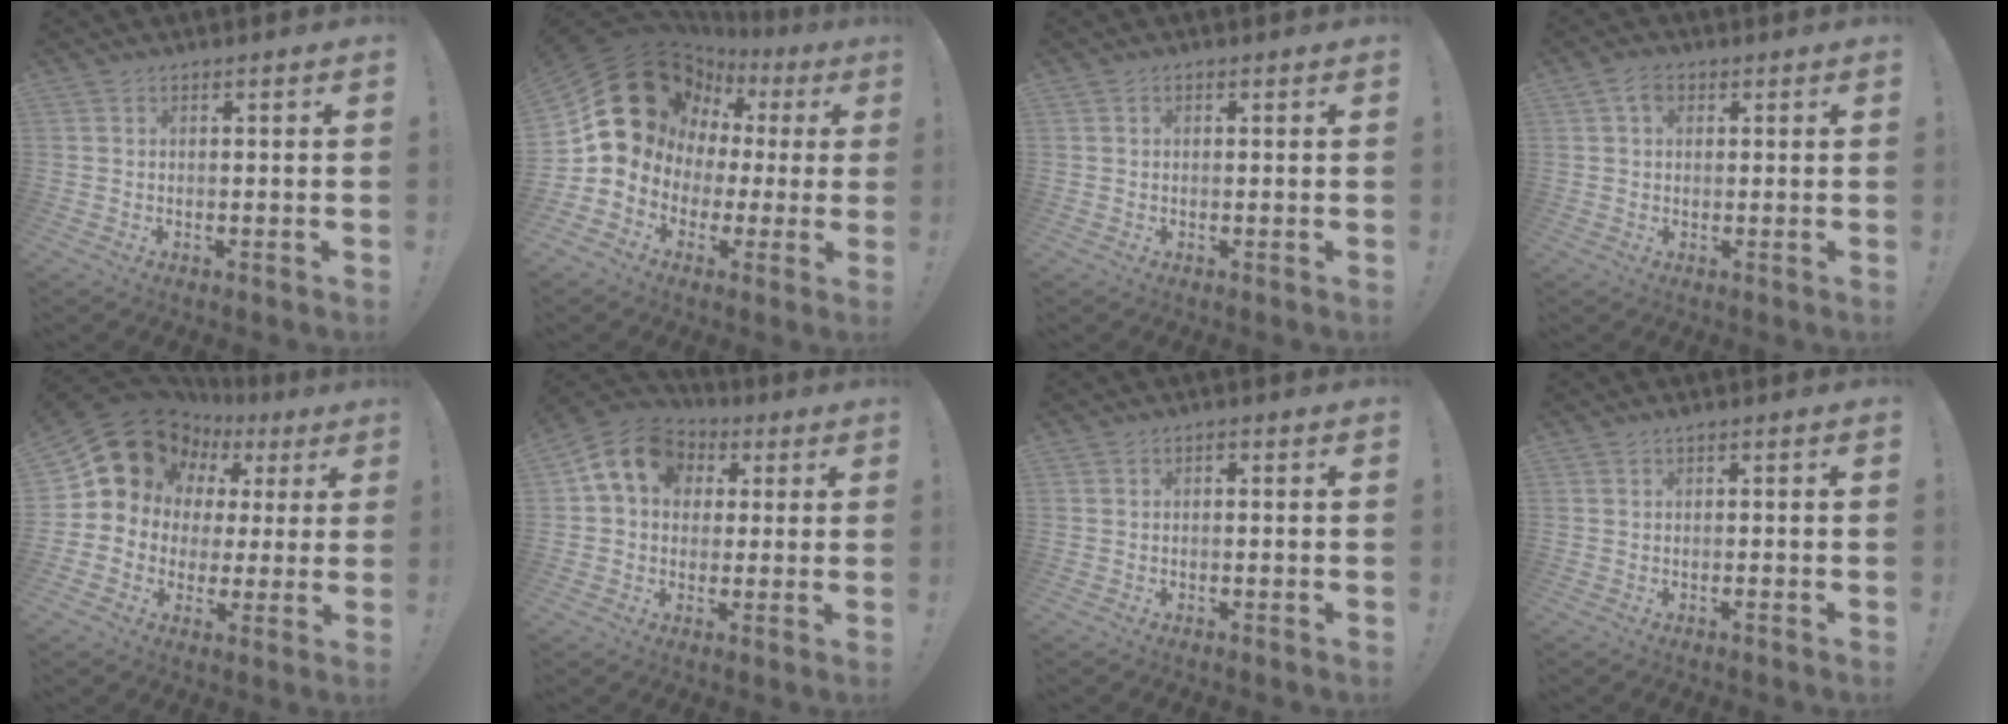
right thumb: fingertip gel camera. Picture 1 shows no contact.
{"total": 19.4, "force": [6.9, 15.3, 9.7], "torque": [-0.130, -0.049, 0.162]}
{"total": 0.5, "force": [0.0, 0.5, 0.3], "torque": [-0.002, 0.001, 0.000]}
{"total": 3.9, "force": [1.4, 2.6, 2.5], "torque": [-0.036, 0.002, 0.024]}
{"total": 15.1, "force": [8.7, 11.1, 5.3], "torque": [-0.088, -0.056, 0.180]}
{"total": 12.1, "force": [3.8, 9.7, 6.2], "torque": [-0.093, -0.004, 0.078]}
{"total": 0.6, "force": [-0.5, 0.3, 0.2], "torque": [-0.003, 0.001, -0.009]}
{"total": 0.8, "force": [-0.3, -0.2, 0.8], "torque": [-0.013, -0.001, -0.006]}